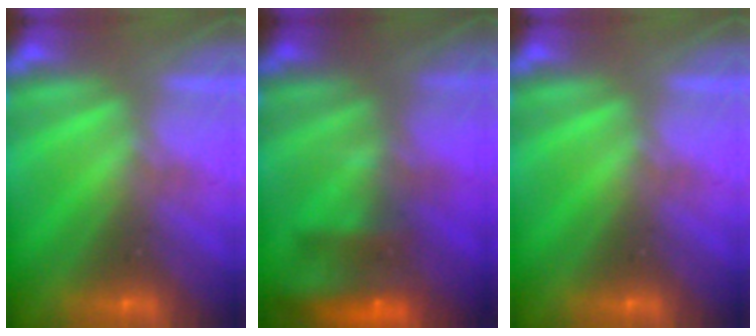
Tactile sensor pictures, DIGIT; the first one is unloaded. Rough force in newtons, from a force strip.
{"total": 10.5}
{"total": 0.0}